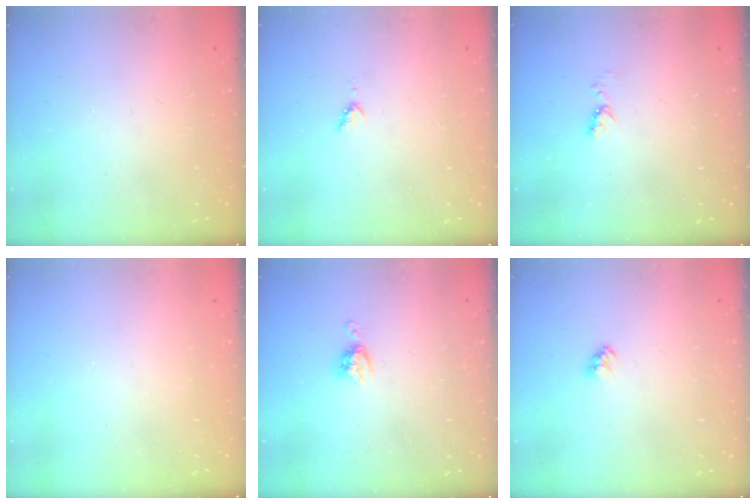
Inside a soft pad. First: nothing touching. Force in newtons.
{"total": 3.8, "press": 3.7, "slide": 0.6}
{"total": 4.7, "press": 4.6, "slide": 0.7}
{"total": 0.0}
{"total": 5.3, "press": 5.3, "slide": 0.1}
{"total": 2.3, "press": 2.3, "slide": 0.3}